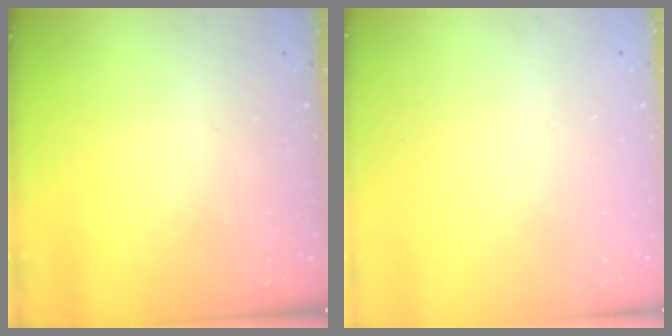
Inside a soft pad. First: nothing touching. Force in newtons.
{"total": 0.0}